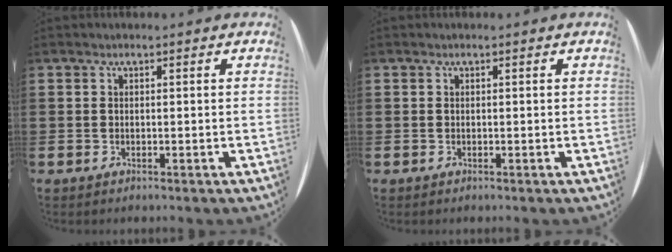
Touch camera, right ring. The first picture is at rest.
{"total": 0.0}